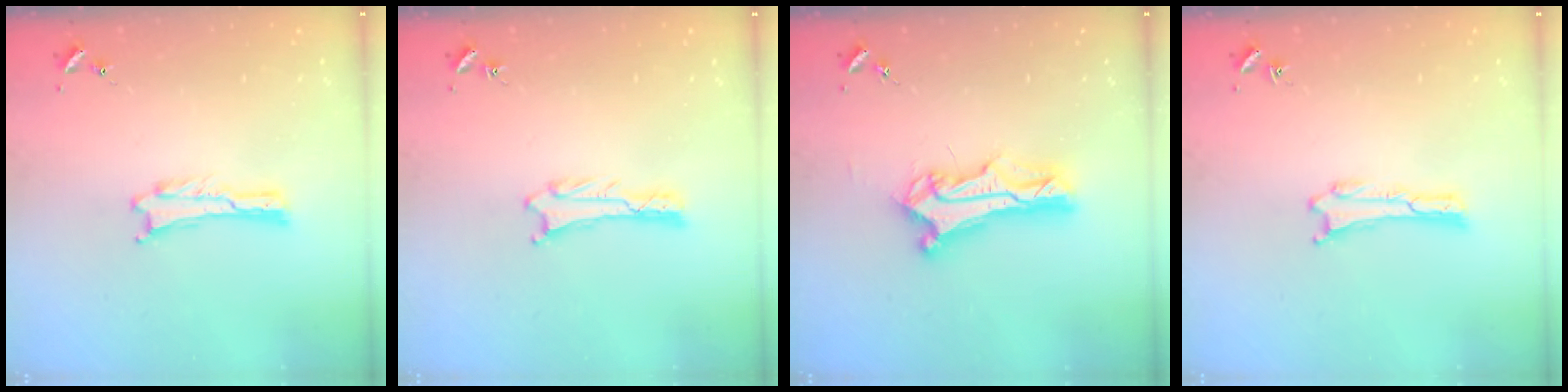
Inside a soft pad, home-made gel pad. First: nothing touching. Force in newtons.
{"total": 0.6, "press": 0.6, "slide": 0.1}
{"total": 8.8, "press": 8.7, "slide": 0.7}
{"total": 0.0}